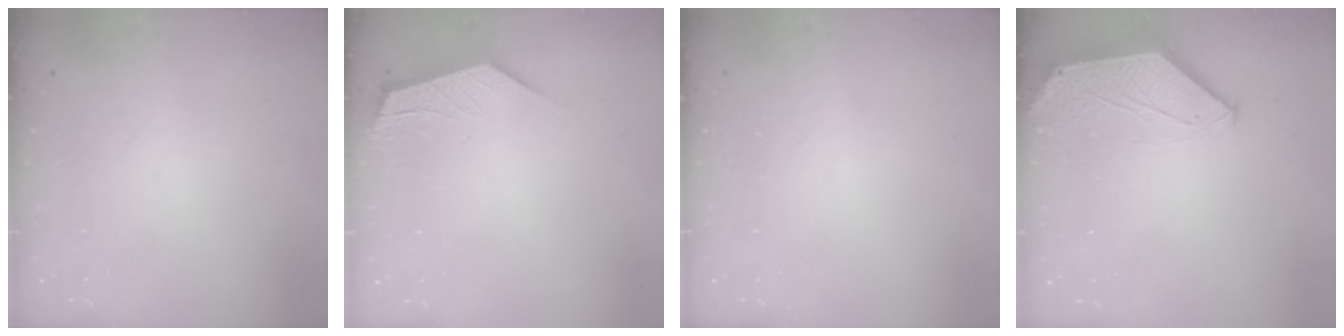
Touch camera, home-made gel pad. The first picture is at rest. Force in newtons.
{"total": 2.8, "press": 2.8, "slide": 0.4}
{"total": 0.0}
{"total": 0.5, "press": 0.5, "slide": 0.3}